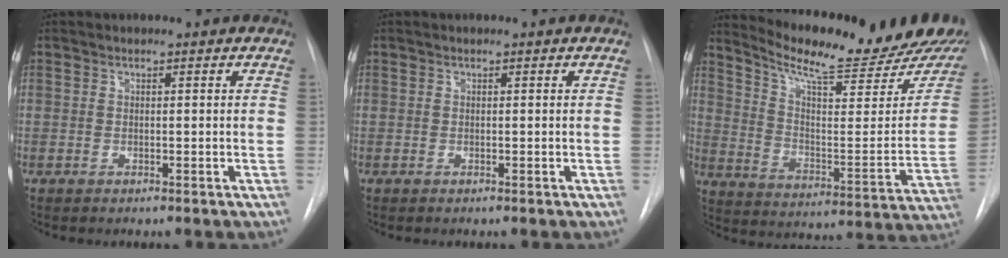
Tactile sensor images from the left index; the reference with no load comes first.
{"total": 0.0}
{"total": 23.3, "force": [20.2, 2.8, 11.3], "torque": [-0.177, -0.076, 0.276]}